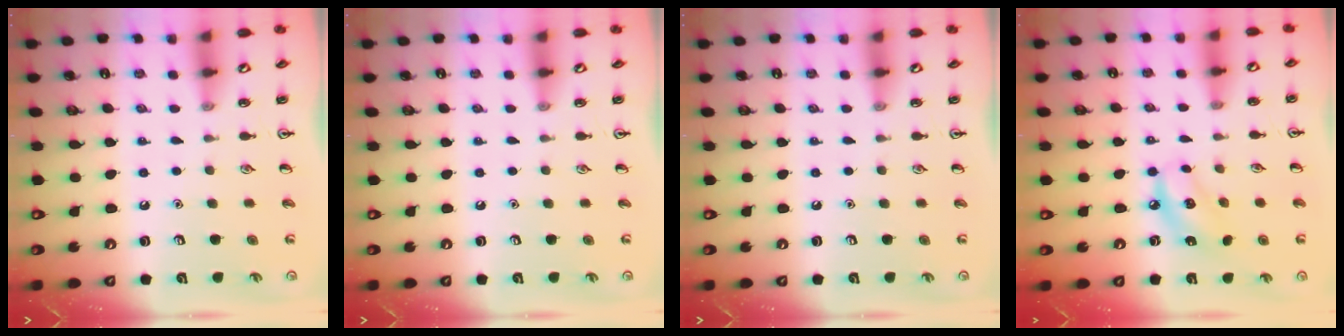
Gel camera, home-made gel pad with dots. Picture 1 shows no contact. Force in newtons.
{"total": 0.0}
{"total": 0.0}
{"total": 7.5, "press": 7.3, "slide": 1.6}